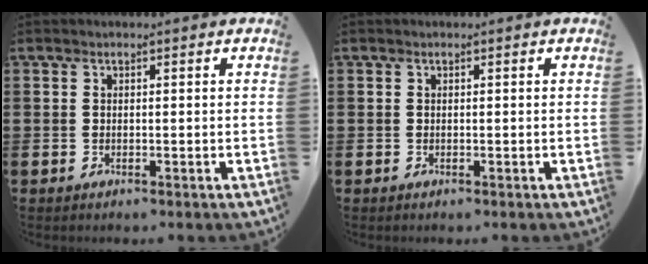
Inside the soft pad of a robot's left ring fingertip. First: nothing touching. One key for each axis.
{"total": 0.0}